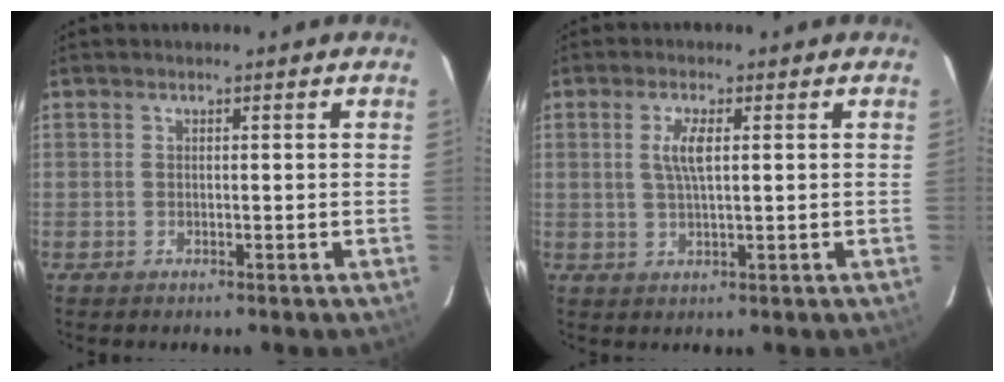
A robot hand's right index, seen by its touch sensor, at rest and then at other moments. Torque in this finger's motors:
{"motor_torque": [0.12, -0.01, 0.11, 0.08]}